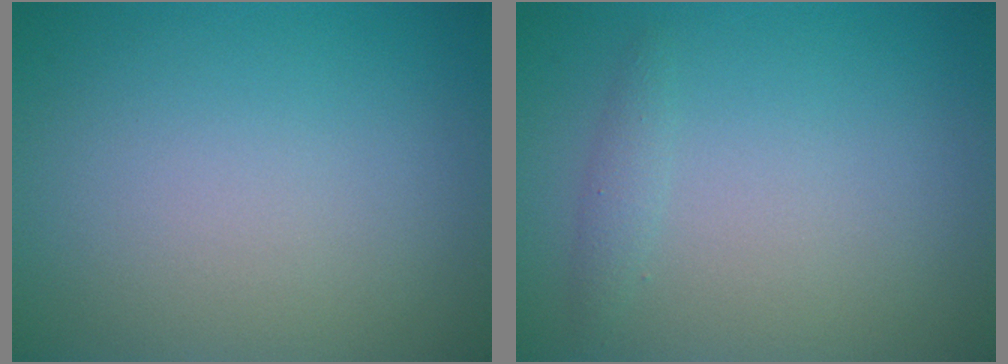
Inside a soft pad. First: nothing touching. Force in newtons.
{"total": 1.0, "press": 1.0, "slide": 0.0}